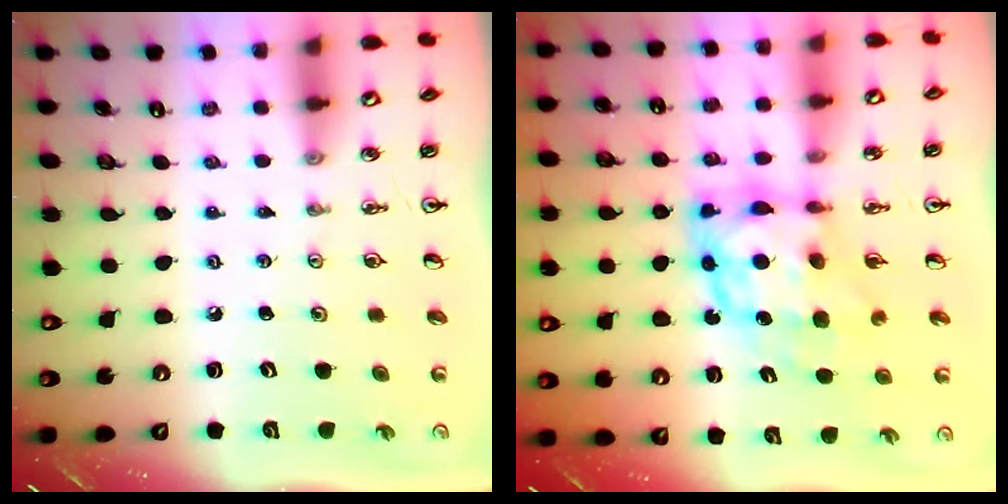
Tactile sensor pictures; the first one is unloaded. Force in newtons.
{"total": 9.8, "press": 9.8, "slide": 0.9}